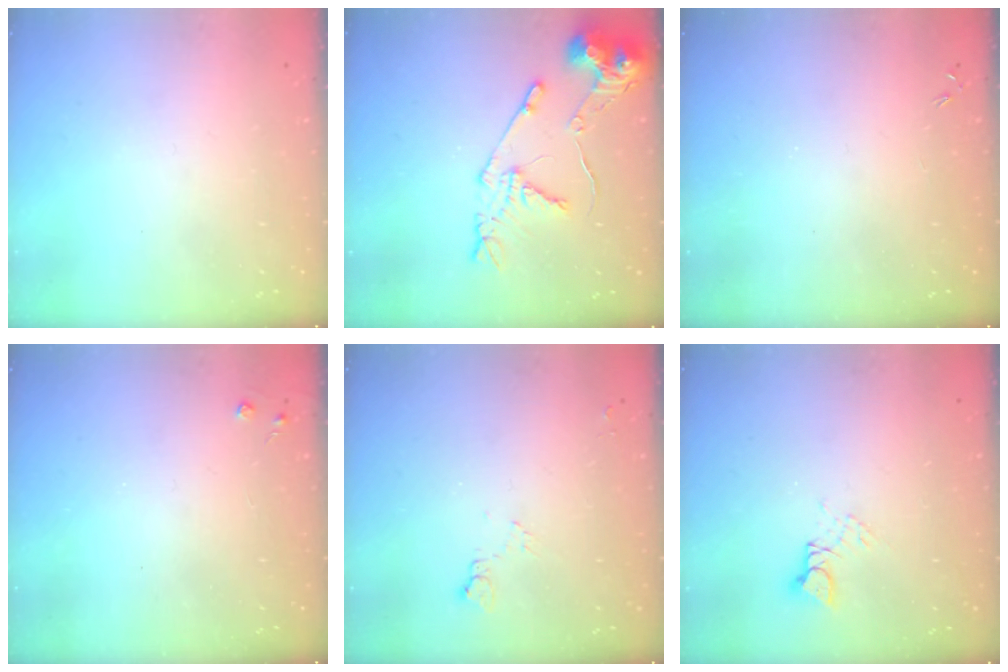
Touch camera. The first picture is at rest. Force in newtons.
{"total": 12.8, "press": 12.7, "slide": 1.4}
{"total": 0.0}
{"total": 2.7, "press": 2.7, "slide": 0.4}
{"total": 5.3, "press": 5.3, "slide": 0.7}
{"total": 3.6, "press": 3.5, "slide": 0.2}